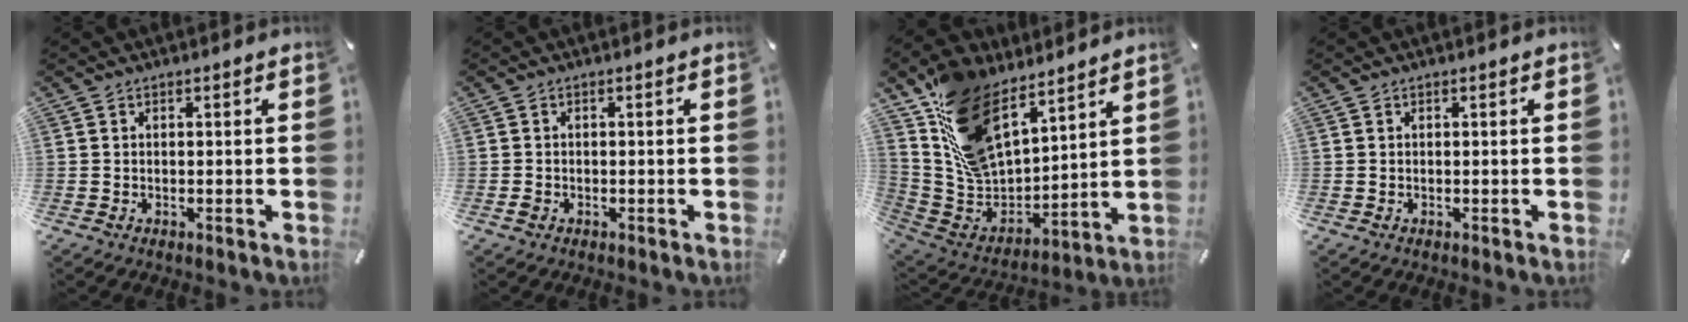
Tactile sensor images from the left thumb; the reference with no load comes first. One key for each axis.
{"total": 1.0, "fx": -0.4, "fy": 0.7, "fz": 0.5, "tx": -0.008, "ty": 0.003, "tz": -0.008}
{"total": 17.0, "fx": 11.8, "fy": 9.4, "fz": 7.8, "tx": -0.166, "ty": -0.083, "tz": 0.223}
{"total": 0.0}